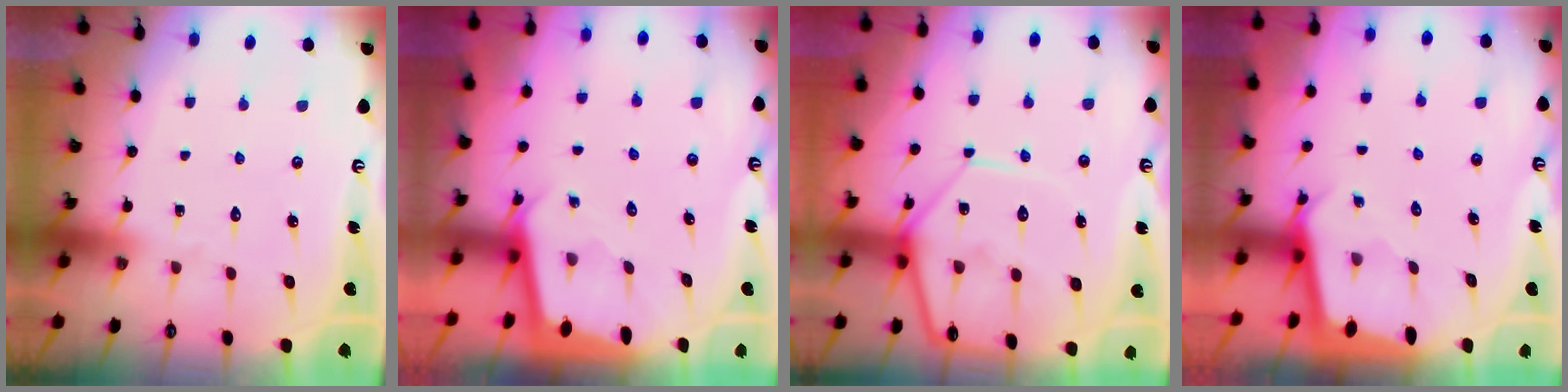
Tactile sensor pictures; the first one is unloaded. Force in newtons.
{"total": 1.9, "press": 1.9, "slide": 0.1}
{"total": 11.8, "press": 11.7, "slide": 1.1}
{"total": 2.4, "press": 2.4, "slide": 0.1}